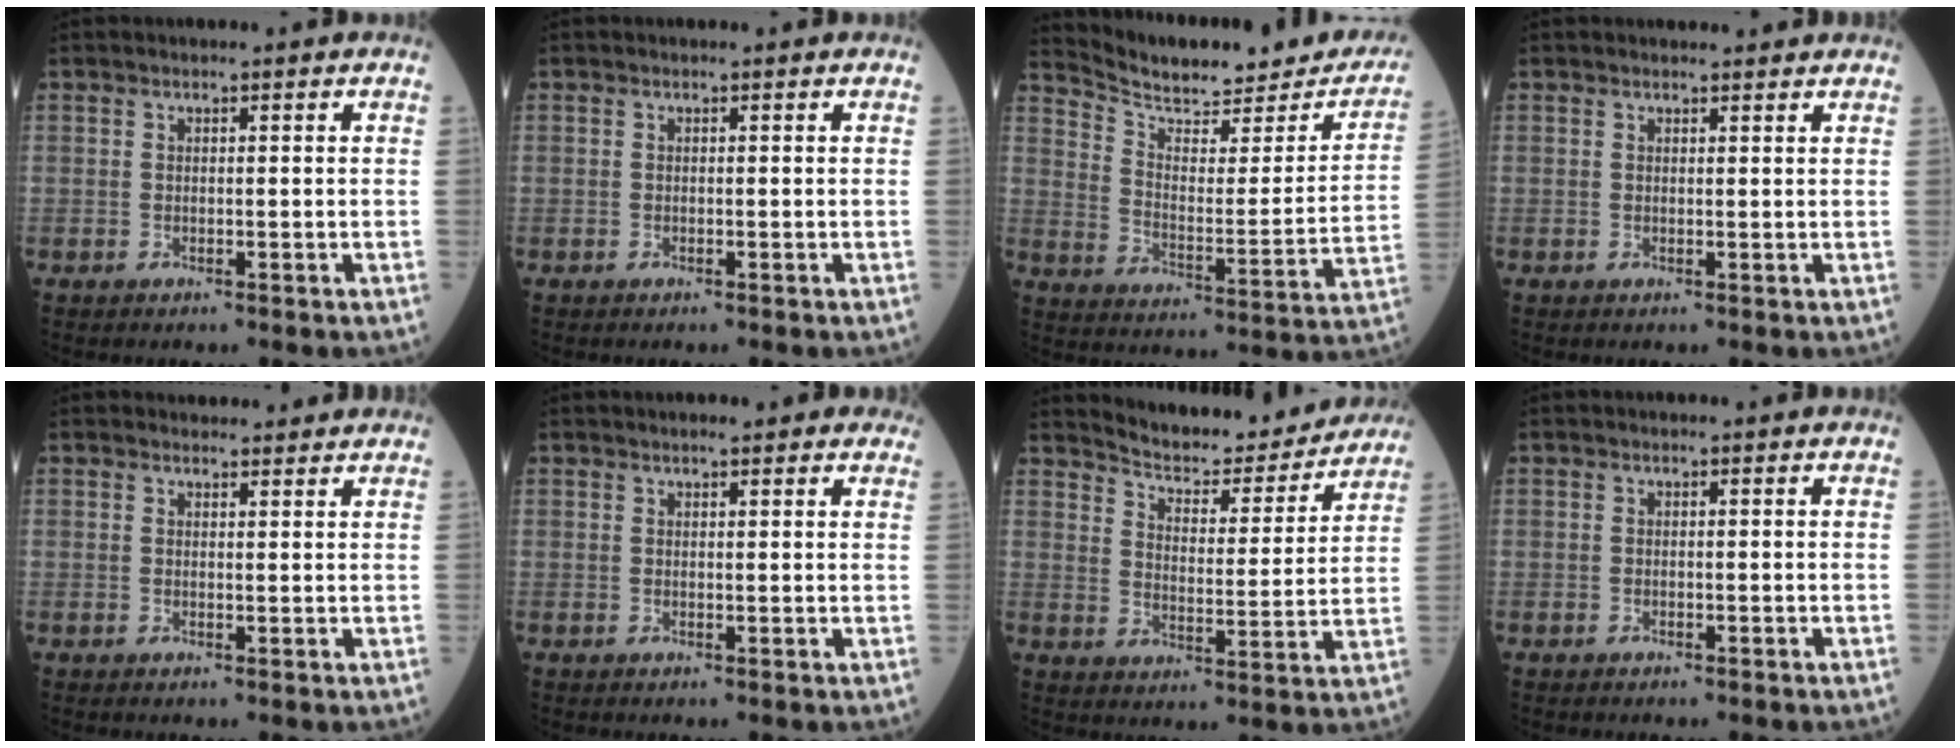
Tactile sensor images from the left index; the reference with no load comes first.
{"total": 0.0}
{"total": 21.4, "force": [19.4, 5.7, 7.0], "torque": [-0.095, -0.035, 0.256]}
{"total": 2.1, "force": [2.1, 0.4, 0.3], "torque": [-0.011, 0.005, 0.026]}
{"total": 4.1, "force": [3.9, 1.0, 0.6], "torque": [-0.008, 0.012, 0.047]}
{"total": 4.5, "force": [3.8, 1.2, 2.1], "torque": [-0.021, 0.016, 0.040]}
{"total": 14.8, "force": [14.1, 2.8, 3.5], "torque": [-0.049, -0.016, 0.191]}
{"total": 0.0}